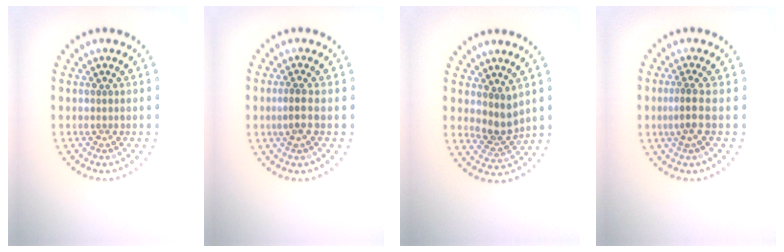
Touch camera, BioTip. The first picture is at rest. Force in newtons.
{"total": 1.6, "press": 1.4, "slide": 0.7}
{"total": 2.5, "press": 2.0, "slide": 1.6}
{"total": 1.7, "press": 1.4, "slide": 1.0}